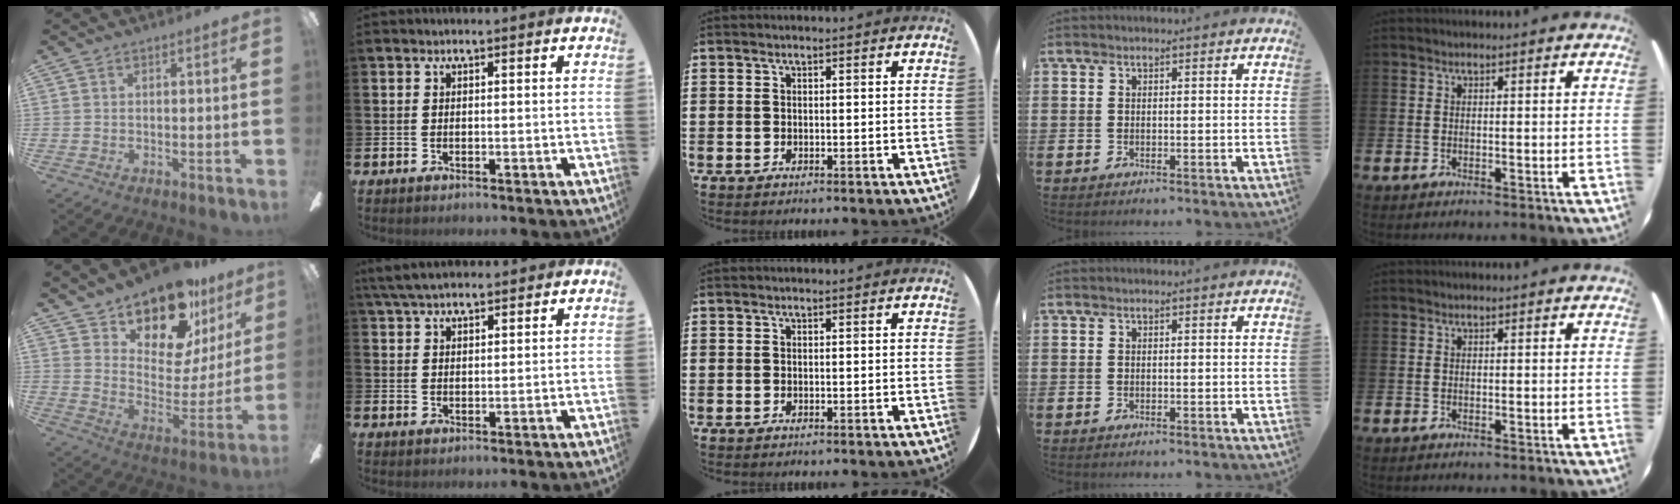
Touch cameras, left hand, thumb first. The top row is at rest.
{"thumb": {"total": 18.4, "force": [14.8, 7.6, 7.9], "torque": [-0.134, -0.107, 0.258]}, "index": {"total": 4.9, "force": [4.4, 1.2, 1.7], "torque": [-0.038, -0.010, 0.082]}}